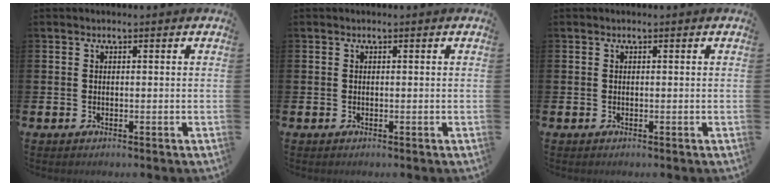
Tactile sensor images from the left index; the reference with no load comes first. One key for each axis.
{"total": 0.0}
{"total": 0.0}